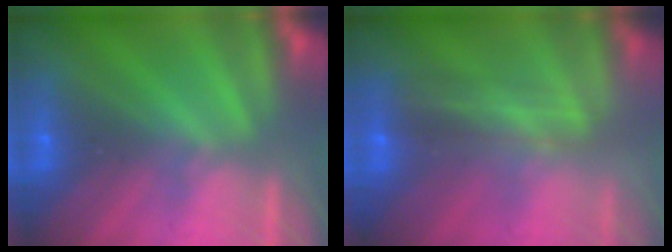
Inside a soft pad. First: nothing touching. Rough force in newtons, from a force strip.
{"total": 2.4}